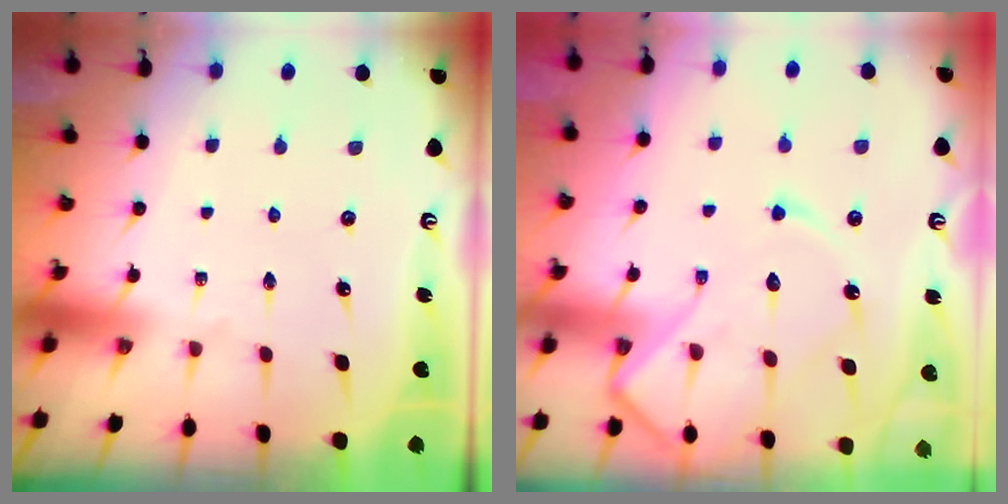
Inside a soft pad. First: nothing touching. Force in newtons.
{"total": 13.8, "press": 13.7, "slide": 1.3}